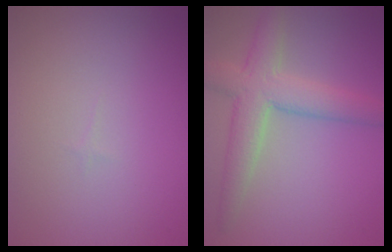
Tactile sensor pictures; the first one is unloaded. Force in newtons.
{"total": 5.1, "press": 5.1, "slide": 0.3}